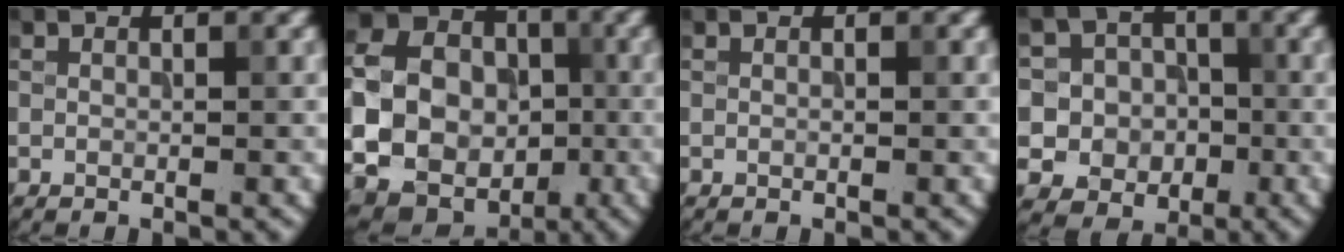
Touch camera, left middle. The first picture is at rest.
{"total": 17.7, "force": [-2.4, 16.2, 6.8], "torque": [-0.171, 0.001, -0.066]}
{"total": 0.0}
{"total": 8.9, "force": [-1.1, 8.6, 2.0], "torque": [-0.053, 0.022, -0.040]}